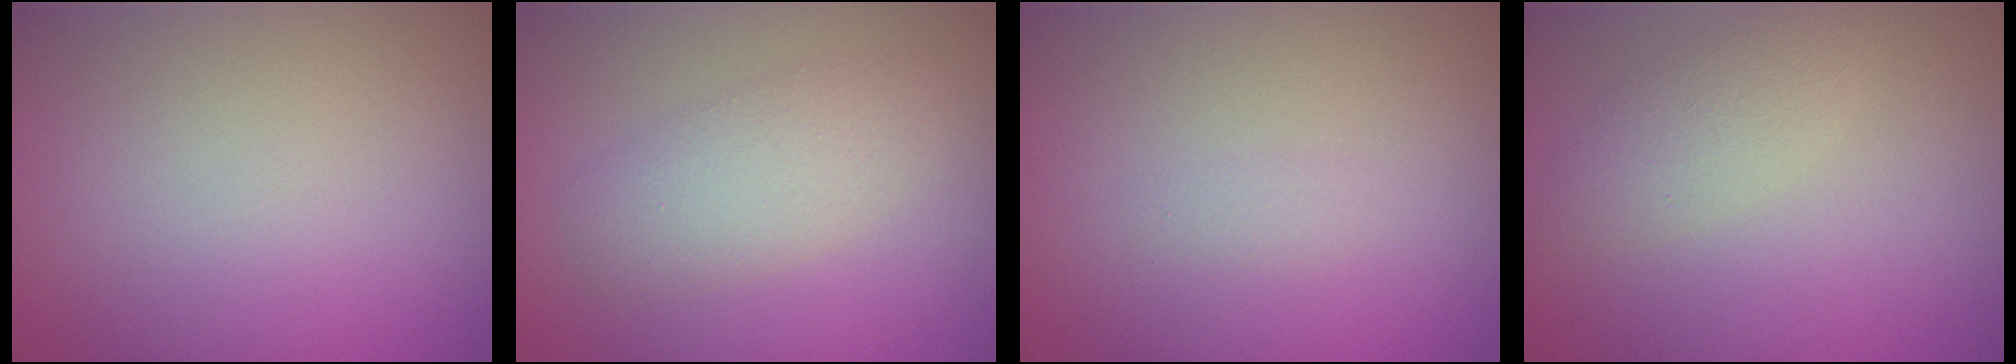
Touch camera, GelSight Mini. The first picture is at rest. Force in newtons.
{"total": 3.4, "press": 3.4, "slide": 0.1}
{"total": 0.6, "press": 0.6, "slide": 0.0}
{"total": 2.5, "press": 2.5, "slide": 0.1}